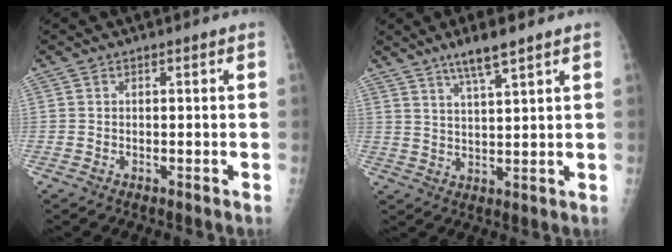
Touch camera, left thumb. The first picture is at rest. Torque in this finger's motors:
{"motor_torque": [0.35, -0.57, 0.46, -0.38, 0.04]}